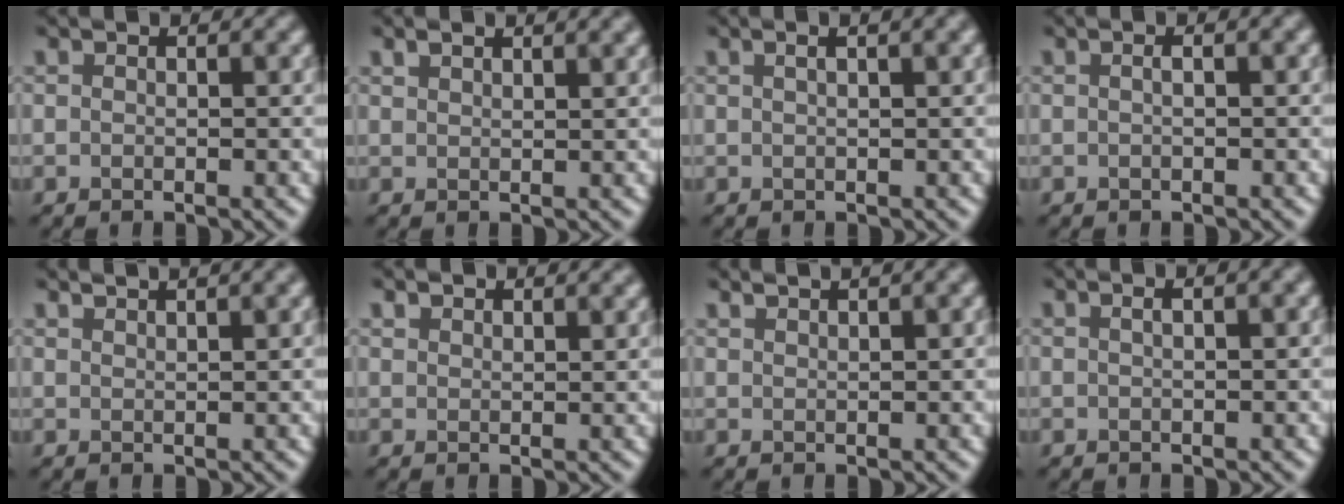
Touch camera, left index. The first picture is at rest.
{"total": 1.7, "force": [1.5, 0.3, 0.8], "torque": [-0.015, 0.007, 0.030]}
{"total": 2.6, "force": [1.1, 0.6, 2.2], "torque": [-0.028, 0.009, 0.016]}
{"total": 1.2, "force": [0.3, 0.2, 1.2], "torque": [-0.023, 0.002, 0.006]}
{"total": 2.2, "force": [1.9, 0.2, 1.0], "torque": [-0.007, 0.010, 0.026]}
{"total": 2.0, "force": [1.8, 0.6, 0.4], "torque": [-0.014, 0.004, 0.031]}
{"total": 1.8, "force": [1.5, 0.1, 0.9], "torque": [-0.012, 0.008, 0.025]}
{"total": 1.7, "force": [0.7, 0.3, 1.5], "torque": [-0.023, 0.008, 0.011]}